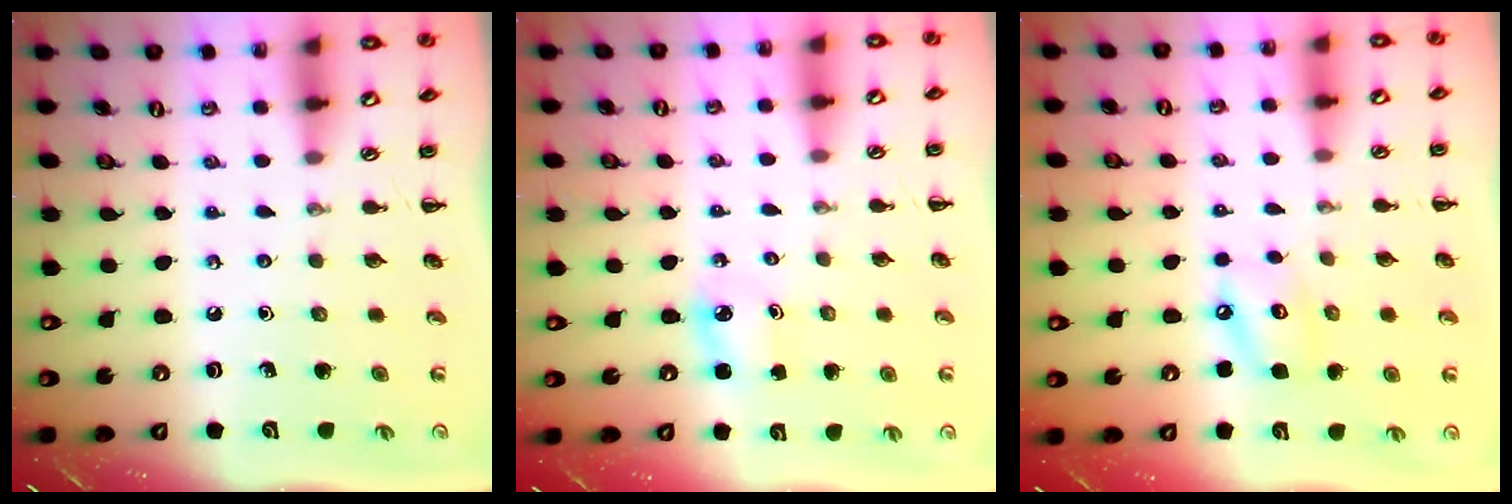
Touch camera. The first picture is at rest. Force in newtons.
{"total": 2.9, "press": 2.8, "slide": 0.5}
{"total": 6.9, "press": 6.8, "slide": 0.7}